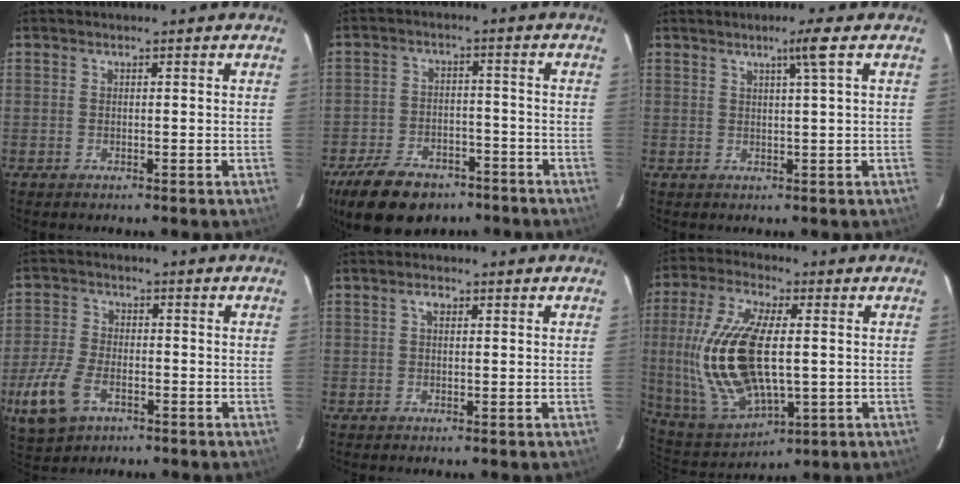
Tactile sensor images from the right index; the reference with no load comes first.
{"total": 14.6, "force": [-10.0, 8.3, 6.7], "torque": [-0.161, 0.007, -0.149]}
{"total": 2.9, "force": [1.4, -1.0, 2.4], "torque": [-0.043, -0.004, 0.029]}
{"total": 10.6, "force": [-4.9, 6.2, 7.1], "torque": [-0.172, -0.007, -0.089]}
{"total": 1.4, "force": [0.5, 0.8, 1.0], "torque": [-0.017, 0.007, 0.006]}
{"total": 20.6, "force": [0.5, 9.7, 18.2], "torque": [-0.387, -0.006, 0.024]}